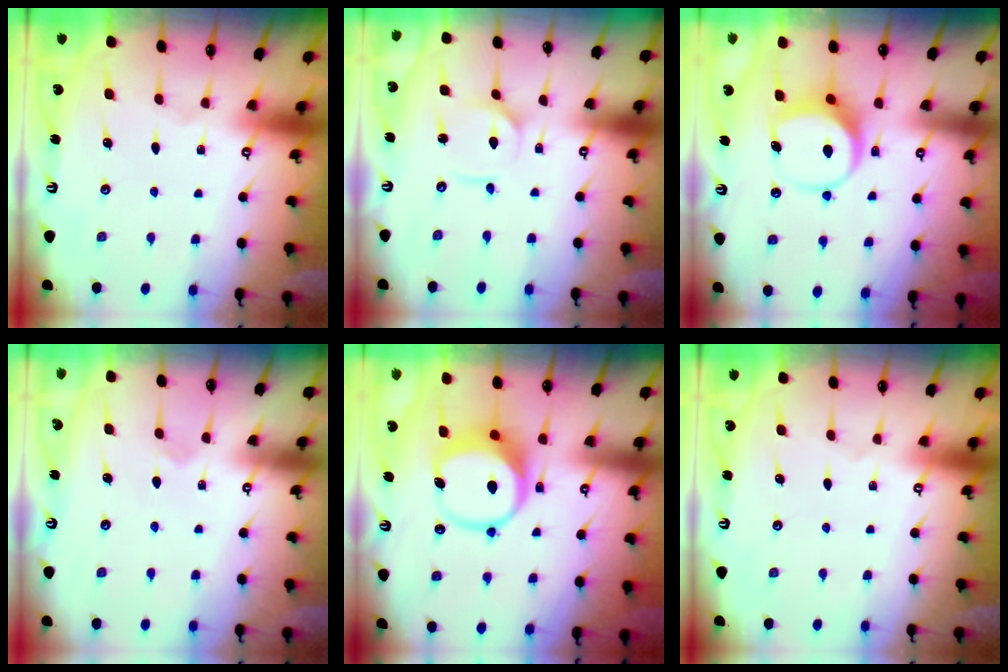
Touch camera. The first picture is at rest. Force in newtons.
{"total": 2.4, "press": 2.3, "slide": 0.2}
{"total": 8.7, "press": 8.6, "slide": 1.4}
{"total": 2.4, "press": 2.4, "slide": 0.2}
{"total": 9.1, "press": 9.0, "slide": 1.5}
{"total": 0.0}